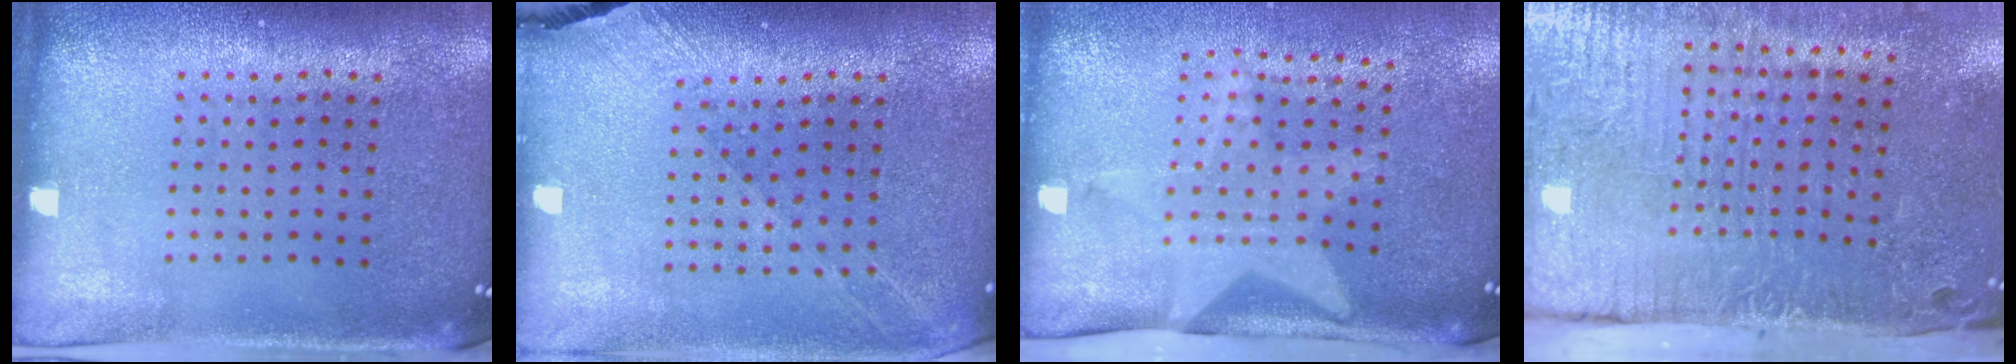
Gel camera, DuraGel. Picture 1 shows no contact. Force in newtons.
{"total": 1.3, "press": 1.2, "slide": 0.5}
{"total": 2.1, "press": 1.5, "slide": 1.4}
{"total": 5.4, "press": 4.4, "slide": 3.1}